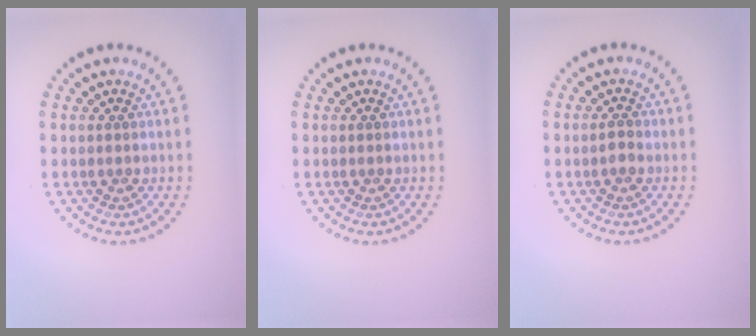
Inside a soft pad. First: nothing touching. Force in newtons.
{"total": 0.0}
{"total": 1.0, "press": 1.0, "slide": 0.1}